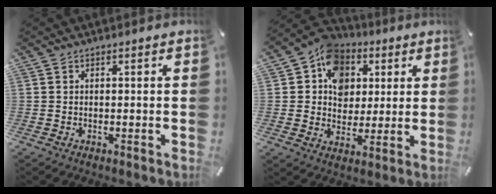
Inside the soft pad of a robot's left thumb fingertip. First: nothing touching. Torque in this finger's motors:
{"motor_torque": [0.38, 0.33, 0.31, -0.18, 0.15]}